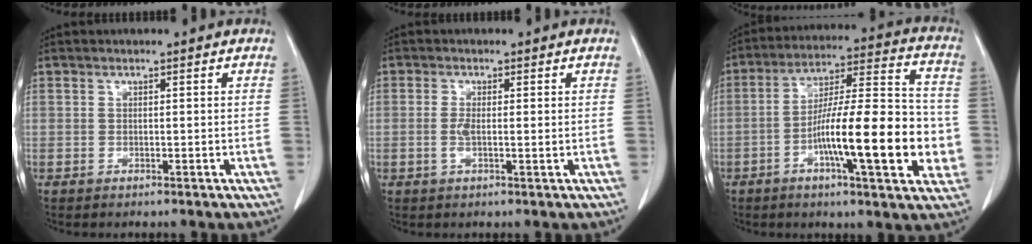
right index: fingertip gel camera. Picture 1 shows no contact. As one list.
[{"total": 2.2, "force": [-0.1, 0.5, 2.1], "torque": [-0.047, -0.001, -0.001]}, {"total": 18.7, "force": [-4.7, 3.0, 17.9], "torque": [-0.289, 0.010, -0.073]}]